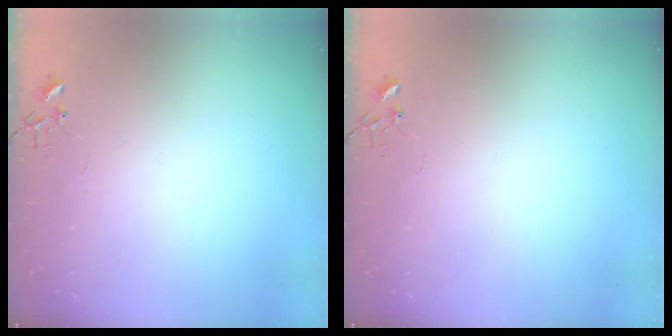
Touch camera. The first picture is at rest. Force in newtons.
{"total": 0.0}